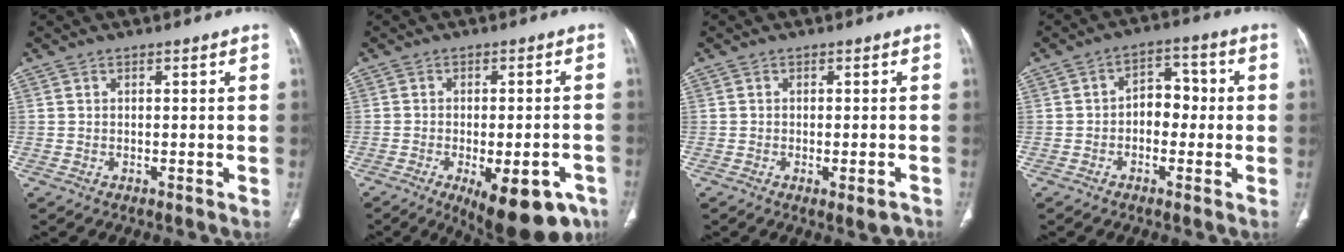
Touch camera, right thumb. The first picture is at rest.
{"total": 15.6, "force": [-7.9, 6.4, 11.8], "torque": [-0.115, 0.017, -0.096]}
{"total": 3.4, "force": [-1.8, 1.1, 2.6], "torque": [-0.031, 0.009, -0.016]}
{"total": 6.3, "force": [-0.5, 4.4, 4.5], "torque": [-0.037, 0.025, -0.016]}